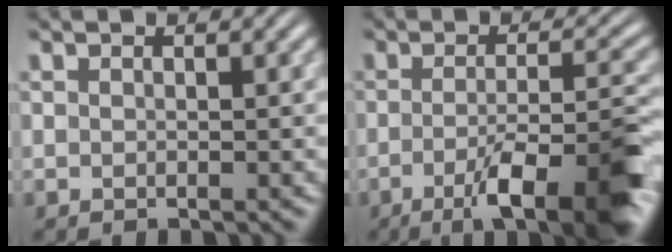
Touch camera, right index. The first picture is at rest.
{"total": 10.6, "force": [-4.8, 2.4, 9.1], "torque": [-0.126, -0.020, -0.062]}